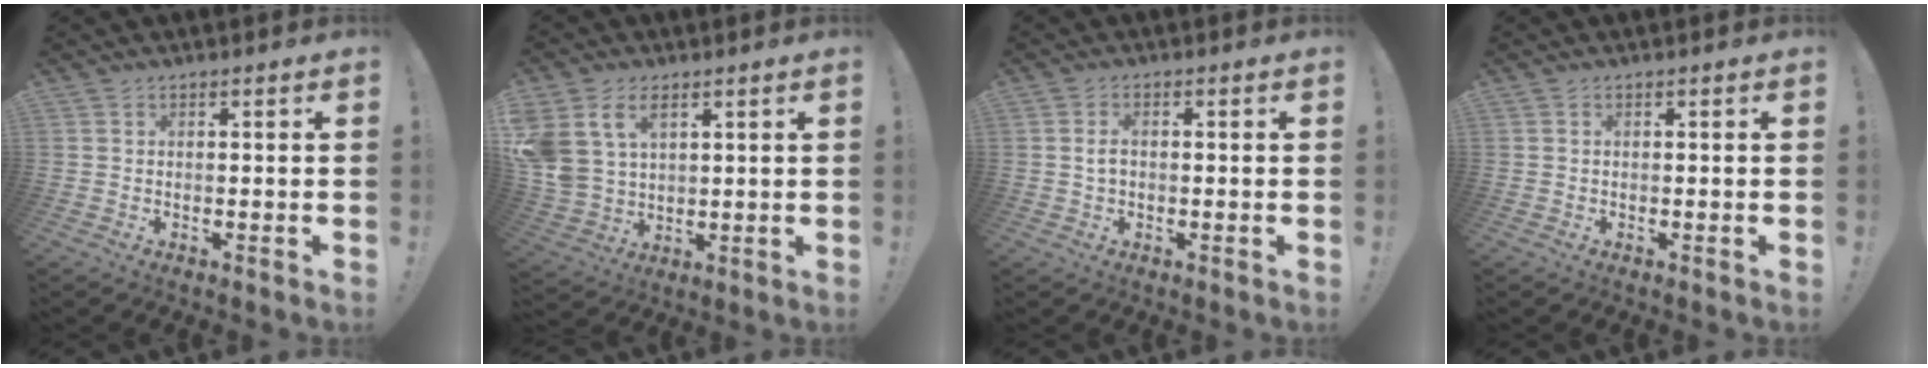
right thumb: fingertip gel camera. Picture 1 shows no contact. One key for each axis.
{"total": 10.8, "fx": 5.4, "fy": 7.4, "fz": 5.8, "tx": -0.126, "ty": -0.019, "tz": 0.112}
{"total": 2.1, "fx": 0.1, "fy": 1.2, "fz": 1.7, "tx": -0.024, "ty": 0.002, "tz": 0.000}
{"total": 0.0}